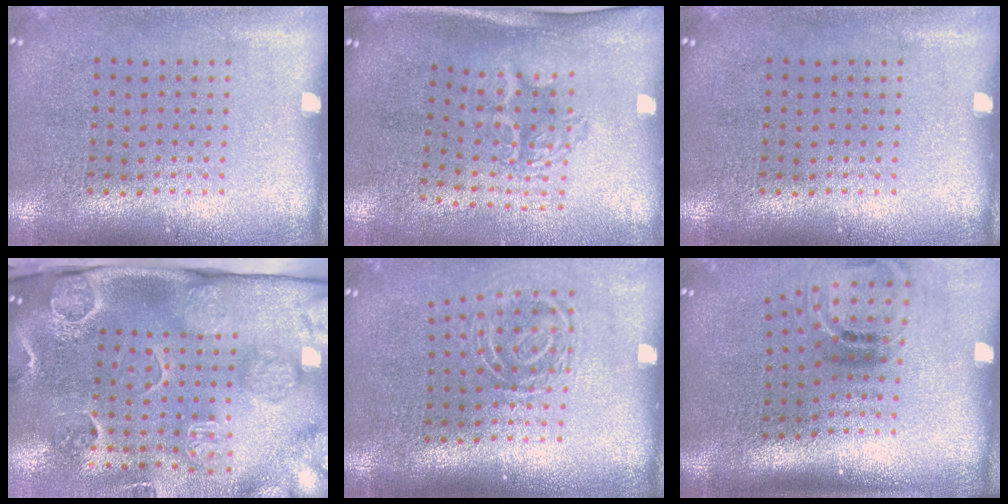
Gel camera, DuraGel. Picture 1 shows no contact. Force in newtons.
{"total": 1.8, "press": 1.3, "slide": 1.3}
{"total": 0.0}
{"total": 3.9, "press": 3.3, "slide": 2.1}
{"total": 1.8, "press": 1.2, "slide": 1.4}
{"total": 1.8, "press": 1.1, "slide": 1.4}